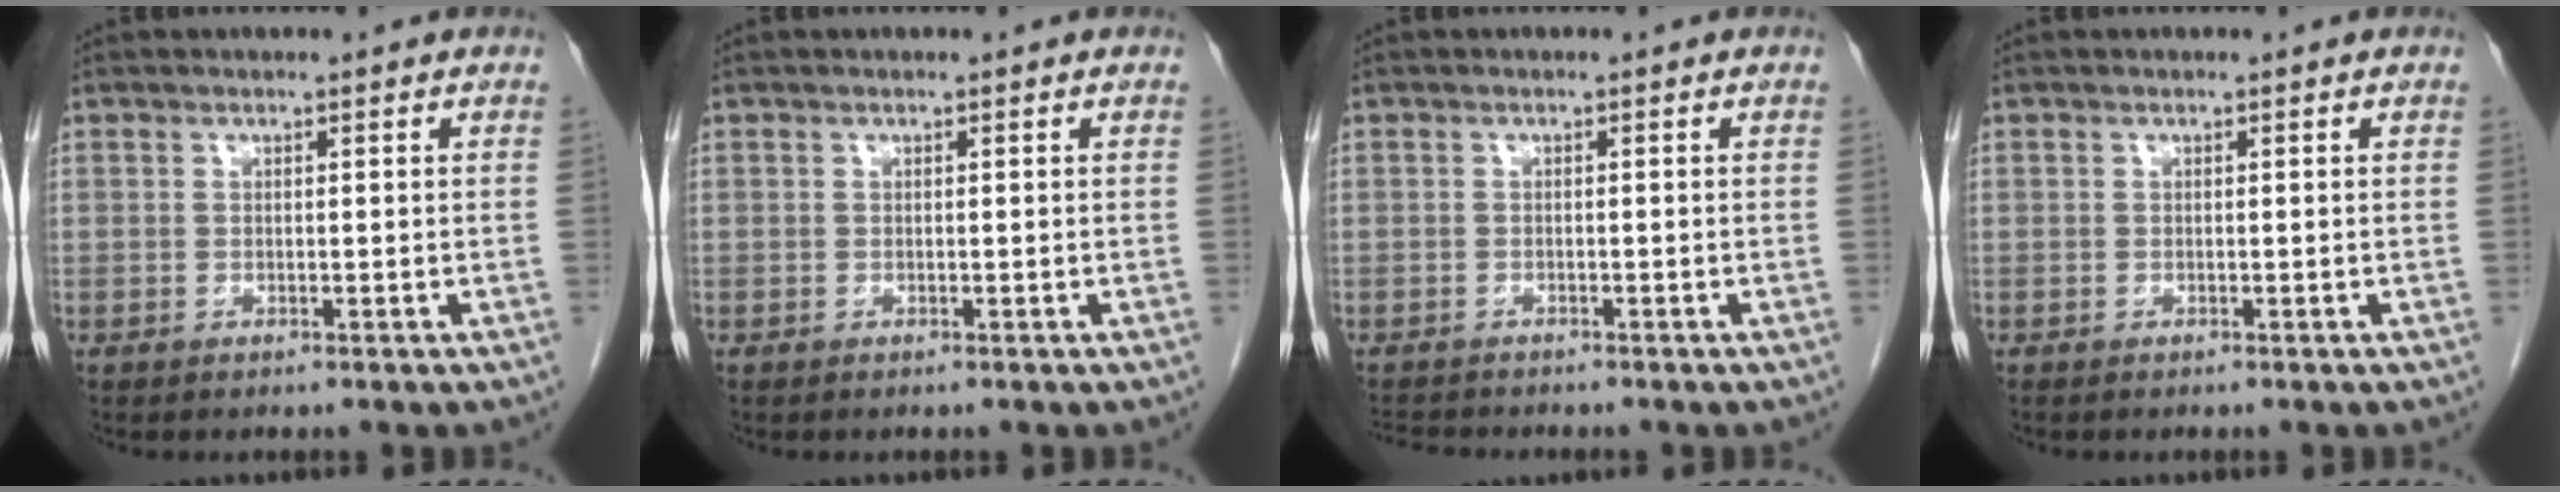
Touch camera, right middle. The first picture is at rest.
{"total": 0.0}
{"total": 3.0, "force": [-2.9, 0.2, 0.7], "torque": [-0.013, -0.014, -0.046]}
{"total": 0.0}